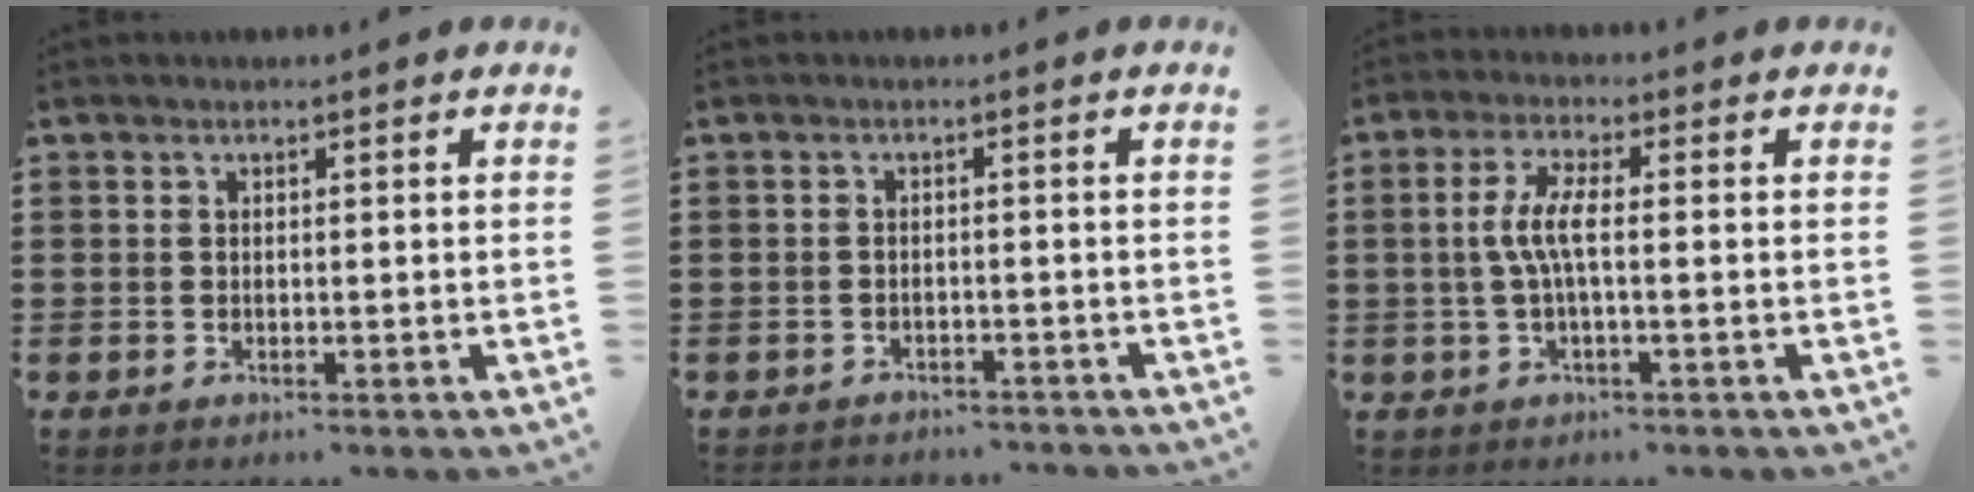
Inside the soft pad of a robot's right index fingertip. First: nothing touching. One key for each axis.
{"total": 1.6, "fx": -1.6, "fy": 0.2, "fz": -0.1, "tx": -0.004, "ty": -0.001, "tz": -0.035}
{"total": 5.1, "fx": -0.5, "fy": 1.1, "fz": 5.0, "tx": -0.112, "ty": -0.005, "tz": -0.019}